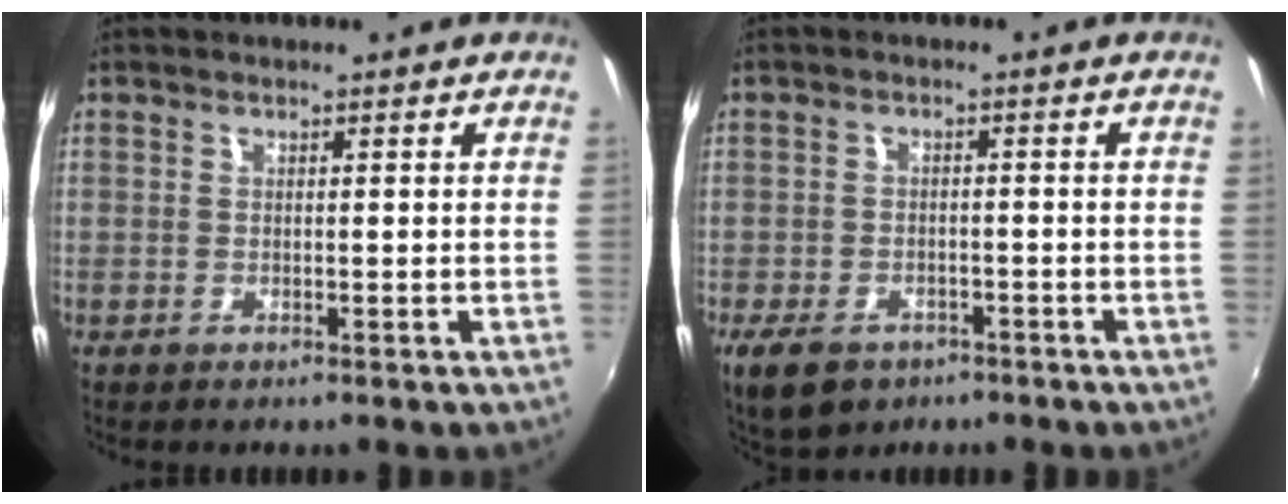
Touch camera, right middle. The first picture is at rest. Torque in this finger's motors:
{"motor_torque": [0.97, -0.86, 0.12, 0.11]}